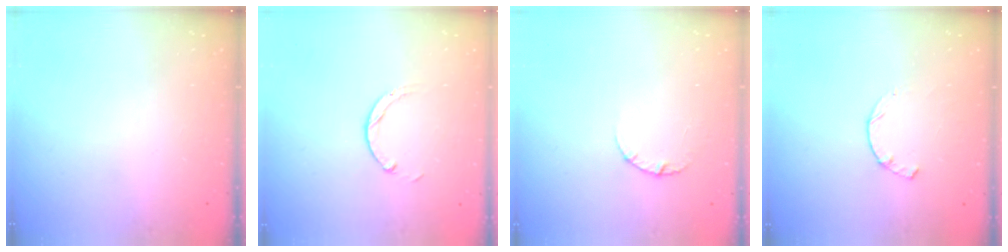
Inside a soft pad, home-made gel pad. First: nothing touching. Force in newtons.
{"total": 3.0, "press": 2.9, "slide": 0.4}
{"total": 2.5, "press": 2.5, "slide": 0.3}
{"total": 1.9, "press": 1.9, "slide": 0.3}